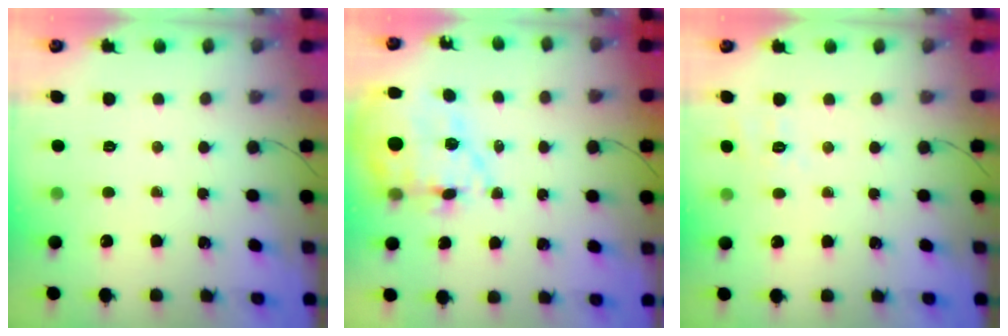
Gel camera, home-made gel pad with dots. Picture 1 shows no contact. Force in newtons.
{"total": 14.4, "press": 13.9, "slide": 4.0}
{"total": 2.4, "press": 1.3, "slide": 2.1}